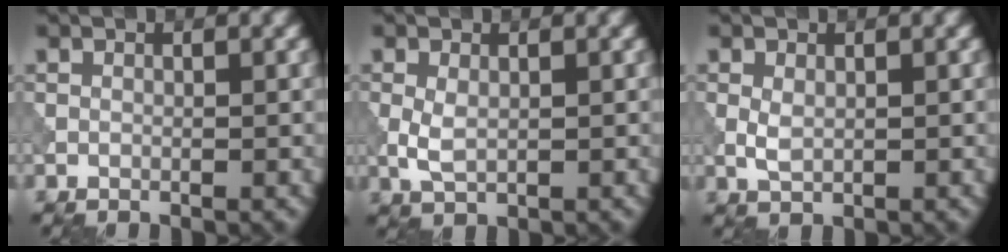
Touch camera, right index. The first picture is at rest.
{"total": 2.2, "force": [0.0, 1.3, 1.8], "torque": [-0.045, -0.002, 0.003]}
{"total": 1.5, "force": [0.1, 0.9, 1.2], "torque": [-0.030, -0.001, 0.006]}